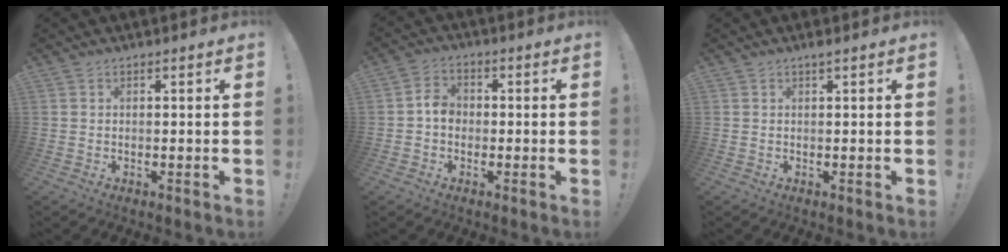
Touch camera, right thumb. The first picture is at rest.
{"total": 5.3, "force": [-1.0, 4.2, 3.1], "torque": [-0.052, 0.018, -0.015]}
{"total": 1.3, "force": [0.9, -0.3, 0.9], "torque": [-0.010, -0.002, 0.014]}